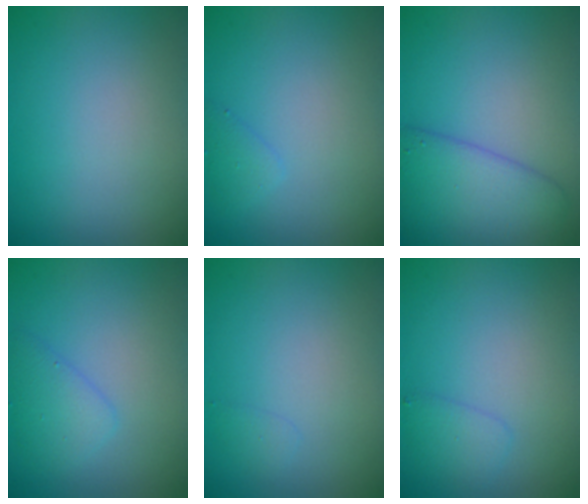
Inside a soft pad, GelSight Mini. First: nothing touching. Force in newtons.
{"total": 1.1, "press": 1.1, "slide": 0.0}
{"total": 4.9, "press": 4.9, "slide": 0.2}
{"total": 2.1, "press": 2.1, "slide": 0.2}
{"total": 0.6, "press": 0.6, "slide": 0.1}
{"total": 1.4, "press": 1.4, "slide": 0.1}